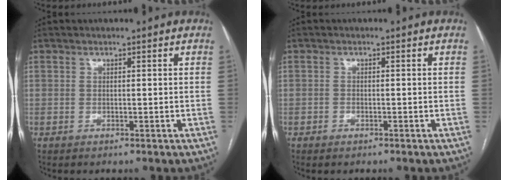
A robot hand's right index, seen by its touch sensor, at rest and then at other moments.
{"total": 0.8, "force": [-0.6, 0.4, 0.3], "torque": [-0.008, 0.000, -0.007]}